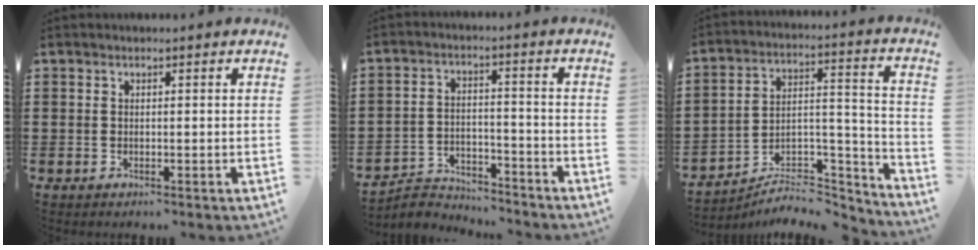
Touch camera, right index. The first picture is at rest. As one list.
[{"total": 4.6, "force": [-4.5, 0.7, 0.2], "torque": [-0.009, 0.010, -0.094]}, {"total": 5.9, "force": [-5.2, 2.1, 1.9], "torque": [-0.028, 0.004, -0.102]}]